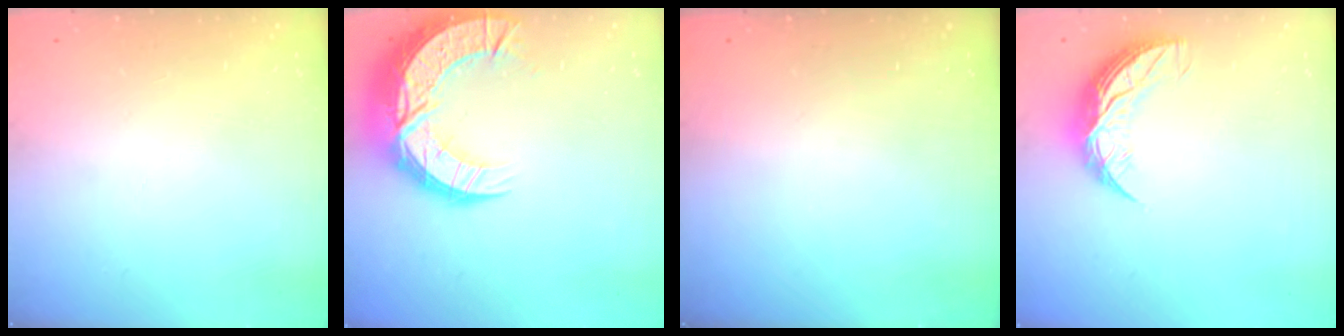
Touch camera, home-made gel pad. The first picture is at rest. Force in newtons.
{"total": 24.0, "press": 23.9, "slide": 1.9}
{"total": 0.0}
{"total": 8.9, "press": 8.9, "slide": 0.5}